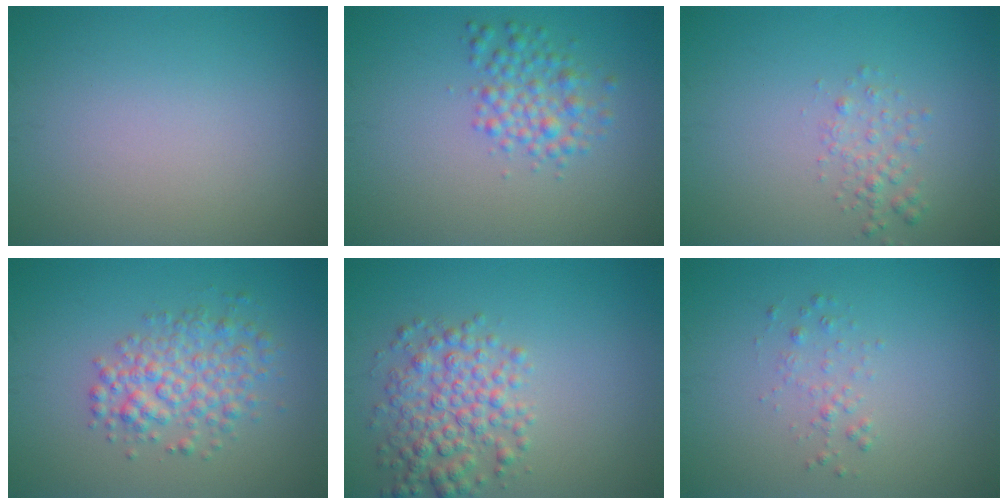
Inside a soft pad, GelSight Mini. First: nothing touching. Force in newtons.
{"total": 2.8, "press": 2.8, "slide": 0.0}
{"total": 1.6, "press": 1.6, "slide": 0.1}
{"total": 4.0, "press": 4.0, "slide": 0.1}
{"total": 4.5, "press": 4.5, "slide": 0.1}
{"total": 1.1, "press": 1.1, "slide": 0.1}